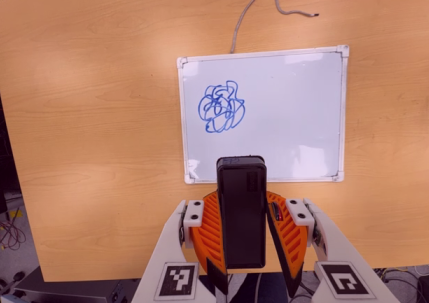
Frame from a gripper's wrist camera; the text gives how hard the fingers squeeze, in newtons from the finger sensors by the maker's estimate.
{"total": 5.9, "left": 5.7, "right": 6.0}